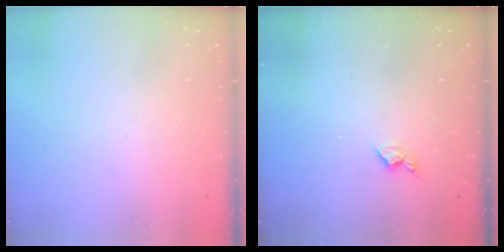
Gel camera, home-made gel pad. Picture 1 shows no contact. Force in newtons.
{"total": 5.0, "press": 4.9, "slide": 0.6}